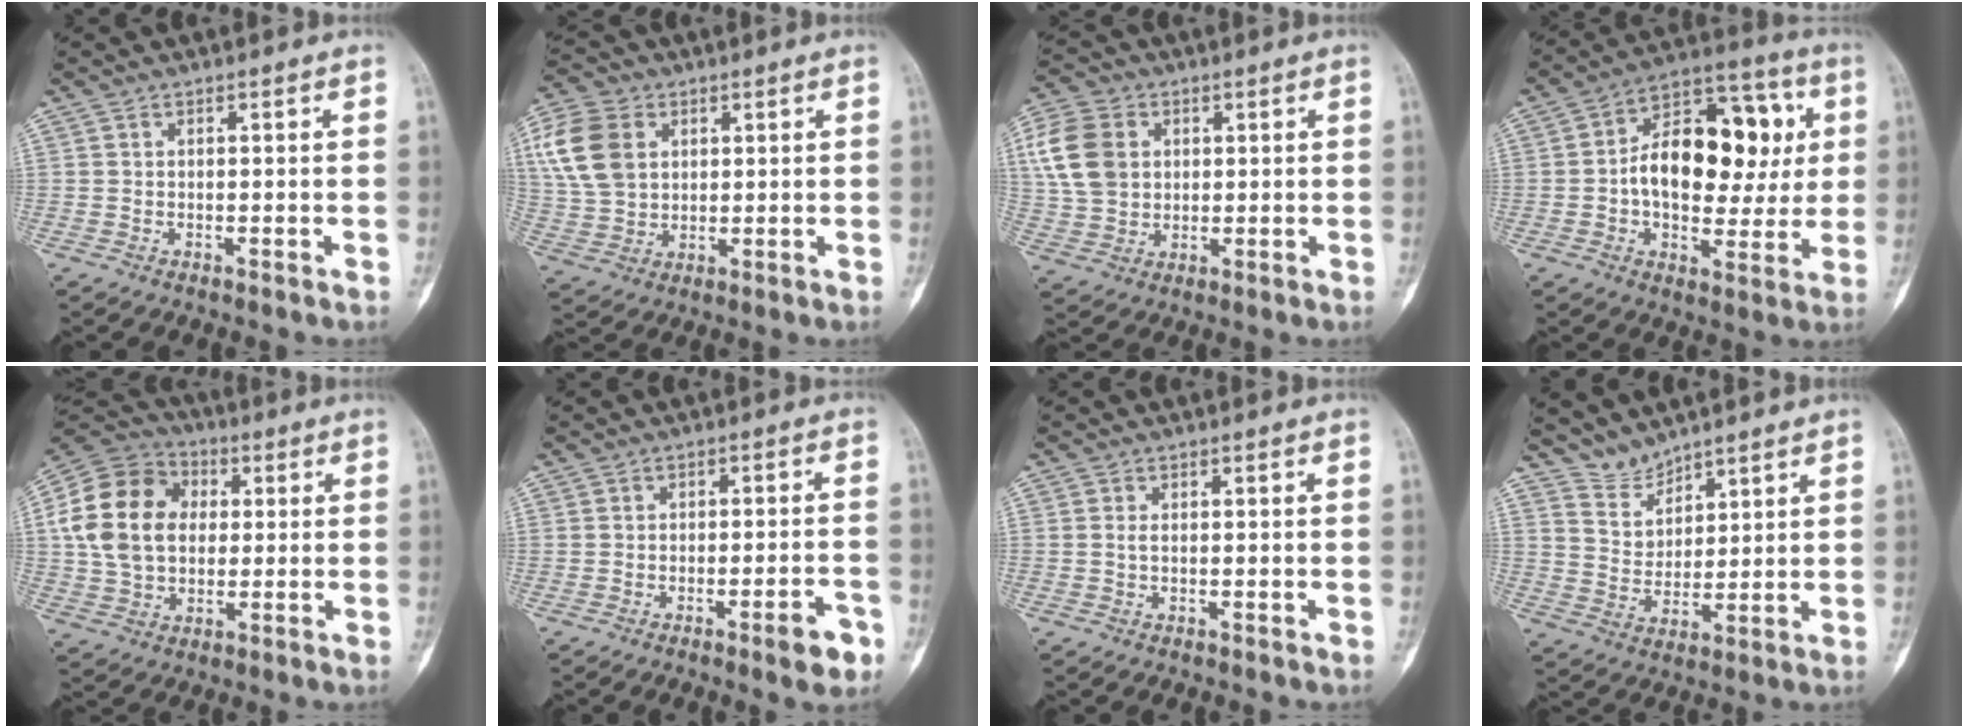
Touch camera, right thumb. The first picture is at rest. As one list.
[{"total": 12.3, "force": [3.6, 9.0, 7.5], "torque": [-0.149, 0.003, 0.068]}, {"total": 11.7, "force": [2.6, 9.0, 7.0], "torque": [-0.130, 0.004, 0.048]}, {"total": 20.3, "force": [1.9, 12.2, 16.1], "torque": [-0.204, 0.026, 0.025]}, {"total": 17.5, "force": [2.3, 13.0, 11.6], "torque": [-0.199, 0.023, 0.036]}, {"total": 5.5, "force": [-3.0, 1.2, 4.4], "torque": [-0.052, 0.020, -0.039]}, {"total": 0.6, "force": [0.0, 0.2, 0.6], "torque": [-0.017, -0.001, 0.002]}, {"total": 5.7, "force": [5.4, 2.0, 0.3], "torque": [0.011, -0.040, 0.116]}]